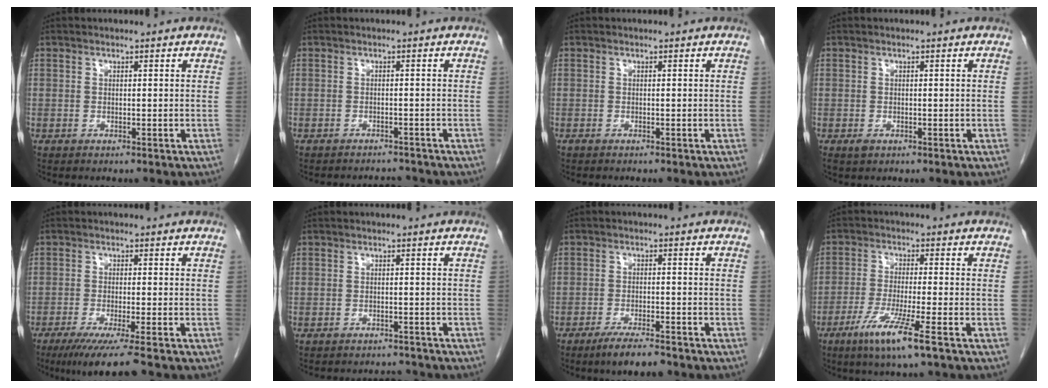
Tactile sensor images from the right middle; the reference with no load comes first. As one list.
[{"total": 3.4, "force": [-3.4, 0.6, -0.1], "torque": [0.003, -0.002, -0.048]}, {"total": 0.6, "force": [-0.6, 0.1, 0.2], "torque": [-0.007, -0.001, -0.011]}, {"total": 1.0, "force": [-0.5, 0.6, 0.5], "torque": [-0.010, 0.000, -0.002]}, {"total": 7.1, "force": [-5.1, -0.7, 4.8], "torque": [-0.076, -0.021, -0.087]}, {"total": 3.6, "force": [-3.5, 0.6, -0.1], "torque": [0.003, -0.002, -0.049]}, {"total": 5.6, "force": [-4.3, 0.7, 3.6], "torque": [-0.068, -0.012, -0.072]}, {"total": 8.5, "force": [-4.6, -0.7, 7.0], "torque": [-0.140, -0.028, -0.088]}]